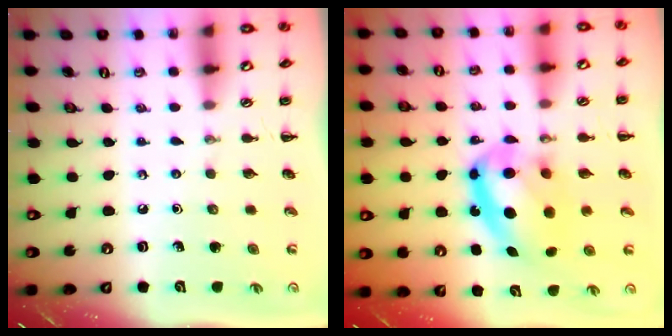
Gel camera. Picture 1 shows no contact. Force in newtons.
{"total": 13.4, "press": 13.0, "slide": 3.2}